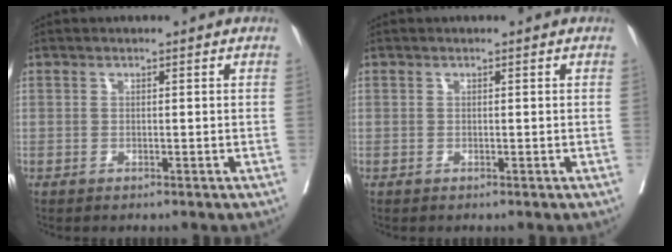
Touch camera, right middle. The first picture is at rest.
{"total": 0.0}